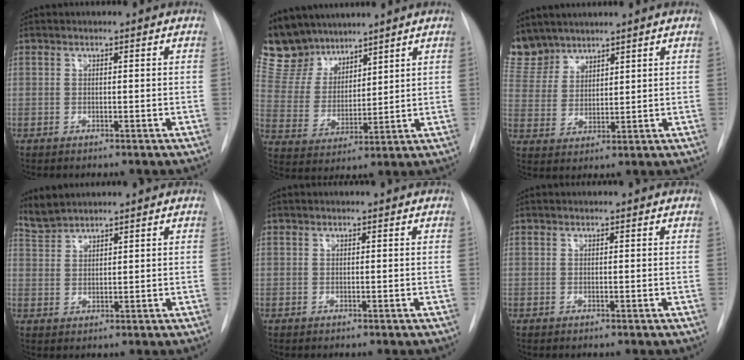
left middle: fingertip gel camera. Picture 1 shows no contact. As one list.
[{"total": 9.9, "force": [8.8, 4.4, 1.1], "torque": [-0.032, 0.011, 0.187]}, {"total": 7.3, "force": [6.6, 2.9, 0.2], "torque": [-0.006, 0.007, 0.146]}, {"total": 3.0, "force": [3.0, -0.5, 0.5], "torque": [-0.023, 0.009, 0.070]}, {"total": 0.0}, {"total": 0.0}]